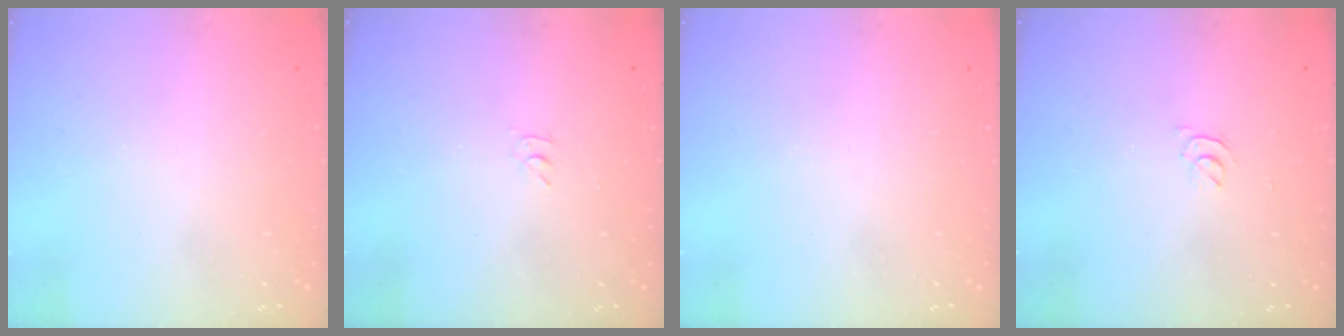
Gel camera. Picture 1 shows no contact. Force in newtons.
{"total": 2.8, "press": 2.8, "slide": 0.4}
{"total": 0.0}
{"total": 2.9, "press": 2.9, "slide": 0.5}